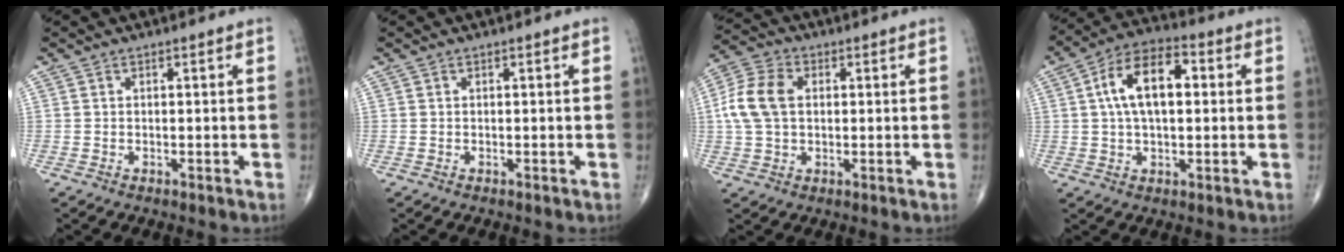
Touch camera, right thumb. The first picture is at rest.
{"total": 0.0}
{"total": 9.5, "force": [1.1, 6.6, 6.8], "torque": [-0.142, 0.018, 0.017]}
{"total": 12.6, "force": [2.1, 6.7, 10.5], "torque": [-0.180, 0.025, 0.029]}